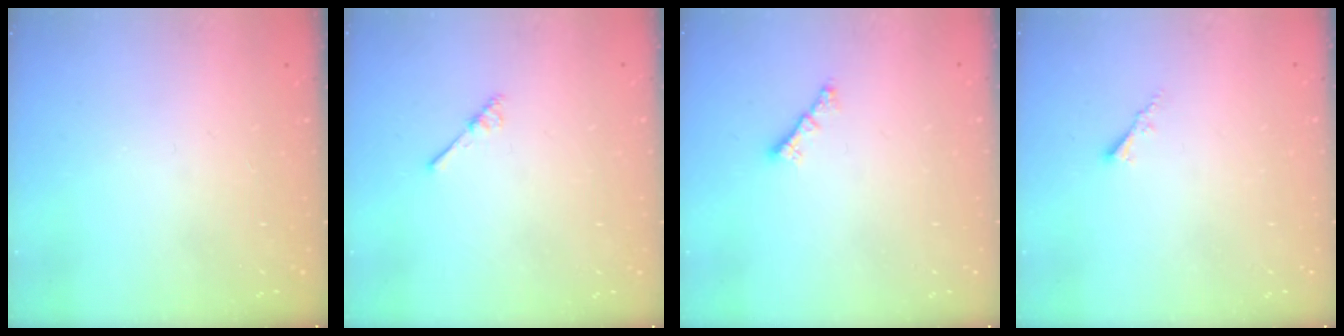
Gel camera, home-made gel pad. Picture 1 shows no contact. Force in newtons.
{"total": 3.0, "press": 3.0, "slide": 0.3}
{"total": 0.8, "press": 0.7, "slide": 0.4}
{"total": 1.7, "press": 1.6, "slide": 0.5}